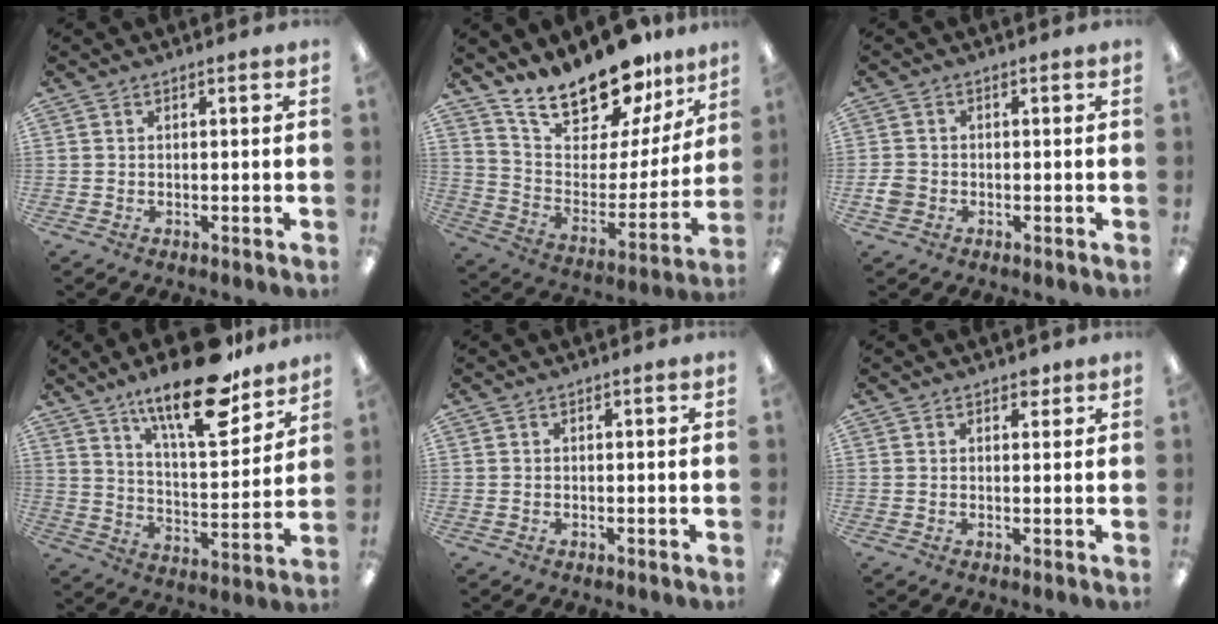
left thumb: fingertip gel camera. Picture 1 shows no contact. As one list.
[{"total": 19.8, "force": [17.2, 6.9, 7.1], "torque": [-0.122, -0.128, 0.303]}, {"total": 2.9, "force": [-0.9, 2.5, 1.2], "torque": [-0.017, 0.007, -0.016]}, {"total": 20.8, "force": [14.6, 6.7, 13.2], "torque": [-0.205, -0.086, 0.239]}, {"total": 0.0}, {"total": 2.1, "force": [1.5, 1.2, 0.7], "torque": [0.001, -0.004, 0.024]}]